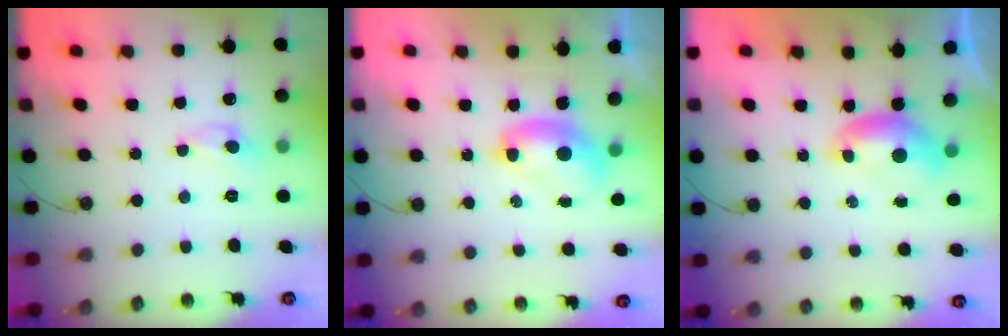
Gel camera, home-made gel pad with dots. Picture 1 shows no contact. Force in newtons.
{"total": 2.7, "press": 2.7, "slide": 0.1}
{"total": 0.0}